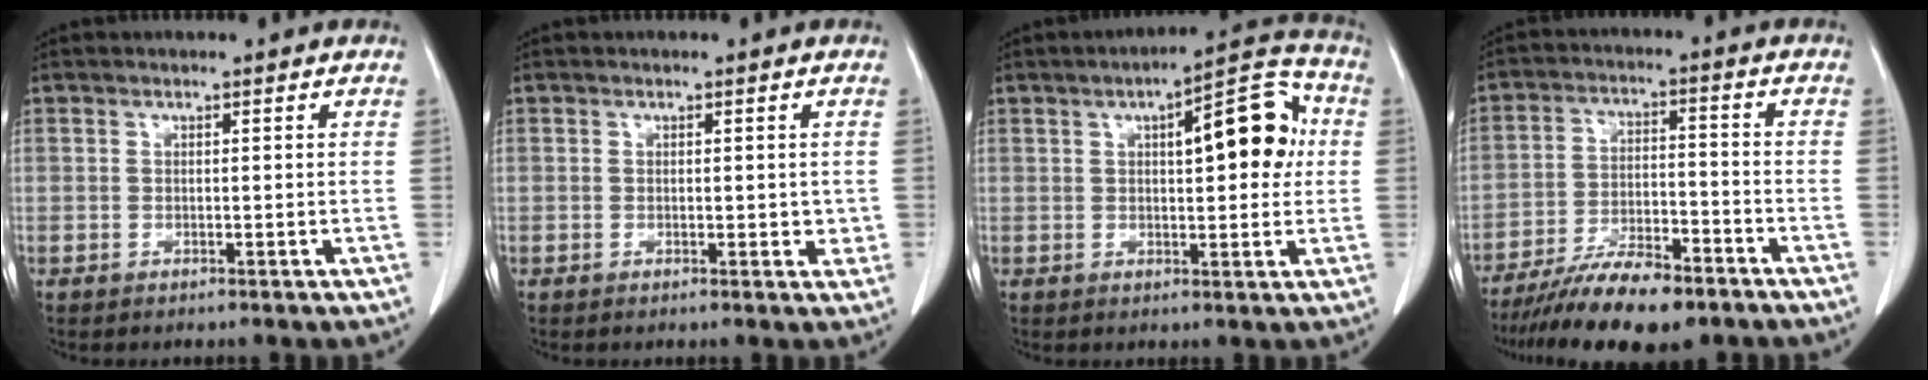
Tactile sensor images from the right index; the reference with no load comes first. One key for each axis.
{"total": 2.2, "fx": 0.2, "fy": 1.3, "fz": 1.7, "tx": -0.011, "ty": -0.001, "tz": 0.005}
{"total": 11.7, "fx": 2.5, "fy": 3.5, "fz": 10.9, "tx": -0.144, "ty": 0.032, "tz": 0.030}
{"total": 12.7, "fx": -9.8, "fy": 3.2, "fz": 7.4, "tx": -0.123, "ty": -0.009, "tz": -0.167}